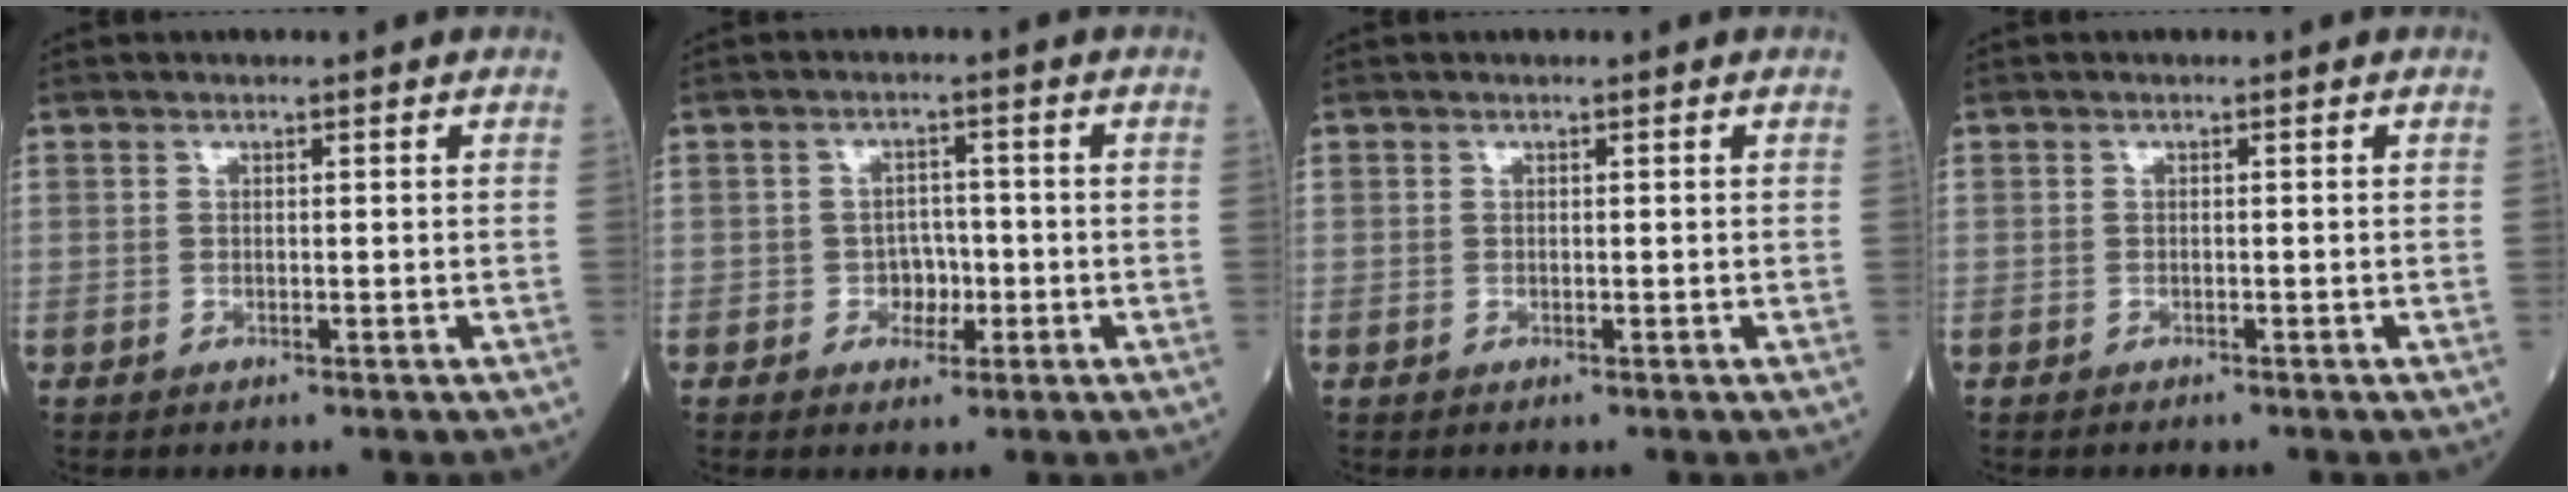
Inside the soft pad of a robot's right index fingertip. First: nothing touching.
{"total": 3.3, "force": [-1.0, 2.5, 2.0], "torque": [-0.021, 0.007, -0.016]}
{"total": 0.0}
{"total": 1.2, "force": [-1.1, 0.1, 0.5], "torque": [-0.007, -0.002, -0.015]}